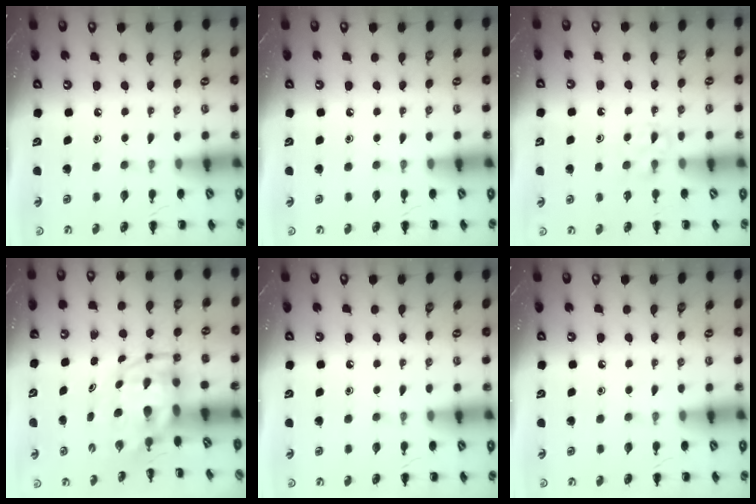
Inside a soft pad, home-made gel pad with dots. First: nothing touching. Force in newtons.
{"total": 0.0}
{"total": 3.9, "press": 3.6, "slide": 1.3}
{"total": 5.0, "press": 4.8, "slide": 1.4}
{"total": 0.0}
{"total": 0.0}